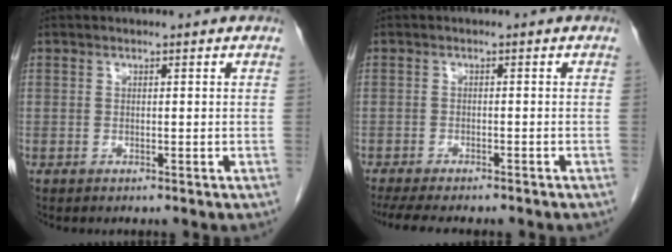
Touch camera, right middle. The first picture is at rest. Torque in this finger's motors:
{"motor_torque": [0.92, -0.82, 0.12, 0.04]}